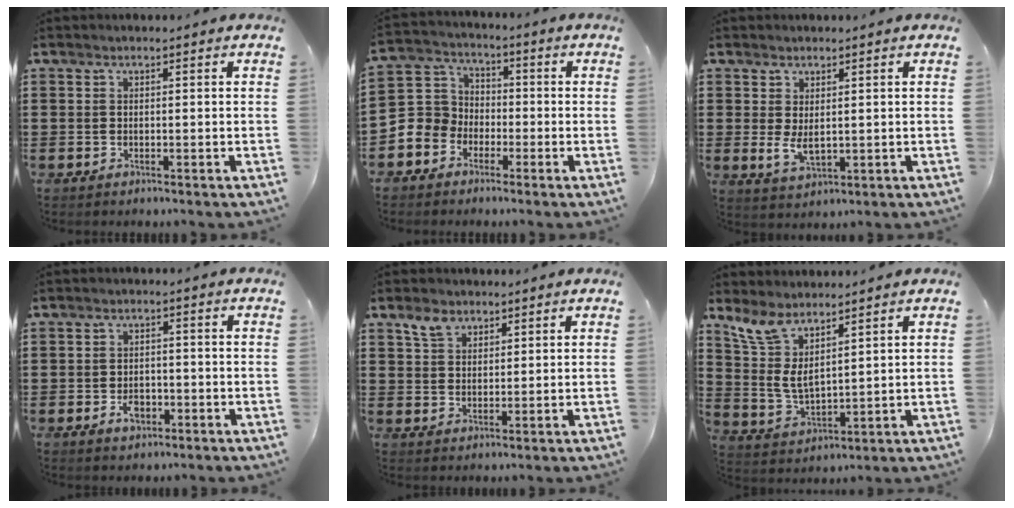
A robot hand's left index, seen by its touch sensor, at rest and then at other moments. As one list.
[{"total": 6.2, "force": [-1.7, 5.9, 1.3], "torque": [-0.069, -0.001, -0.039]}, {"total": 3.7, "force": [0.7, 1.7, 3.3], "torque": [-0.070, -0.001, 0.012]}, {"total": 2.9, "force": [-1.4, 1.8, 1.8], "torque": [-0.034, 0.002, -0.026]}, {"total": 3.8, "force": [2.6, 2.4, 1.4], "torque": [-0.028, 0.005, 0.047]}, {"total": 6.5, "force": [4.1, 2.6, 4.3], "torque": [-0.107, -0.017, 0.072]}]